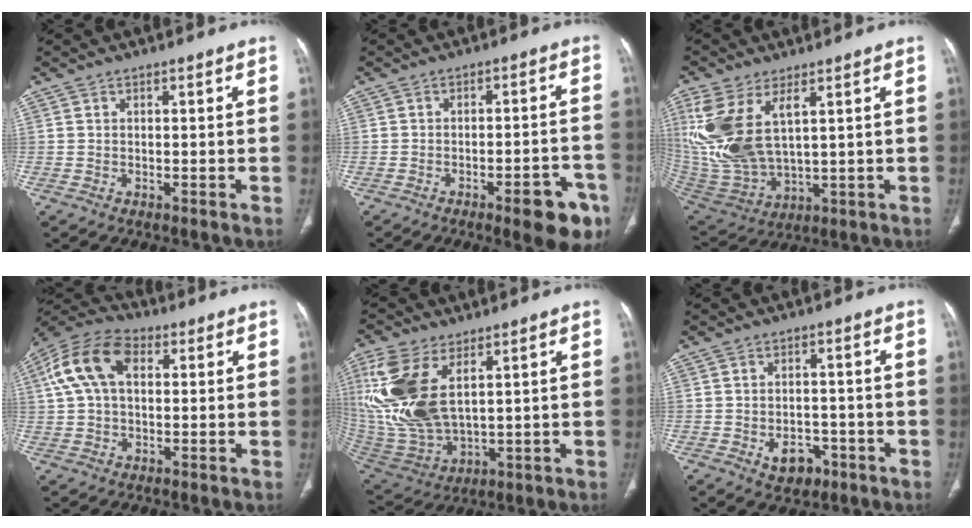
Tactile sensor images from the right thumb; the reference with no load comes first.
{"total": 9.9, "force": [-5.4, 3.1, 7.7], "torque": [-0.077, 0.027, -0.063]}
{"total": 16.3, "force": [5.3, 8.2, 13.1], "torque": [-0.289, -0.016, 0.125]}
{"total": 12.7, "force": [3.2, 8.0, 9.3], "torque": [-0.186, 0.031, 0.054]}
{"total": 19.0, "force": [6.1, 9.9, 14.9], "torque": [-0.335, -0.024, 0.133]}
{"total": 5.5, "force": [-2.4, 3.9, 3.1], "torque": [-0.030, 0.015, -0.027]}